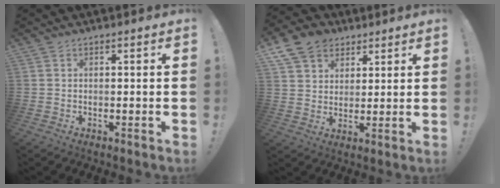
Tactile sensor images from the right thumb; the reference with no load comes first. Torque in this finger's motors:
{"motor_torque": [-0.03, 0.15, 0.14, -0.09, 0.18]}